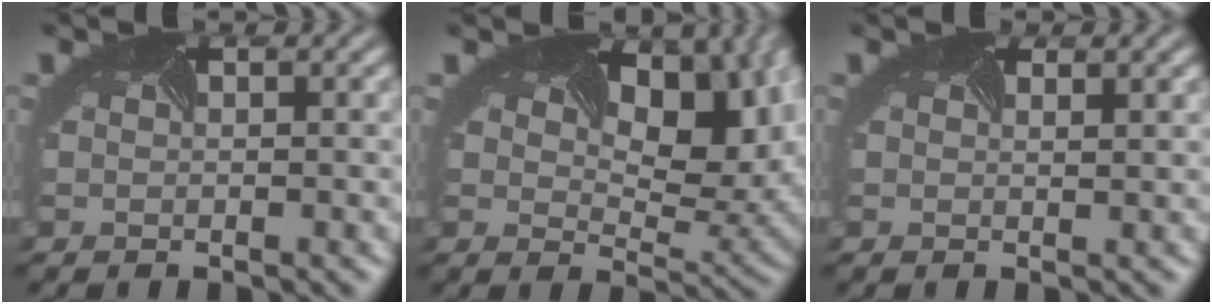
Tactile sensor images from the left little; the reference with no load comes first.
{"total": 11.0, "force": [4.1, 6.0, 8.2], "torque": [-0.103, 0.000, 0.069]}
{"total": 0.7, "force": [0.6, 0.2, 0.4], "torque": [0.011, 0.005, -0.010]}